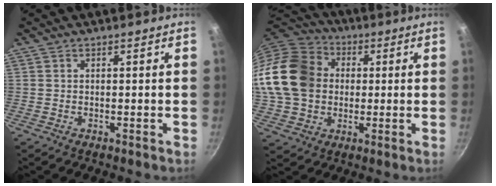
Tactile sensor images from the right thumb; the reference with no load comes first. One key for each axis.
{"total": 19.8, "fx": 1.4, "fy": 16.3, "fz": 11.3, "tx": -0.206, "ty": 0.035, "tz": 0.020}